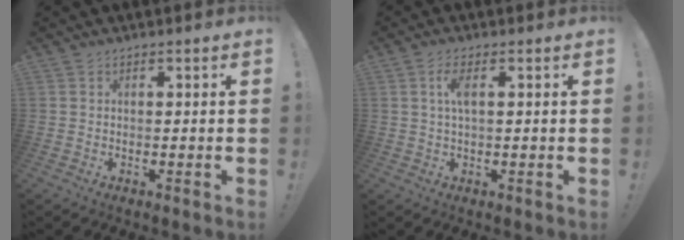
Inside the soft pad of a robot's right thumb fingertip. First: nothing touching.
{"total": 4.3, "force": [1.2, 1.3, 3.9], "torque": [-0.075, 0.003, 0.018]}